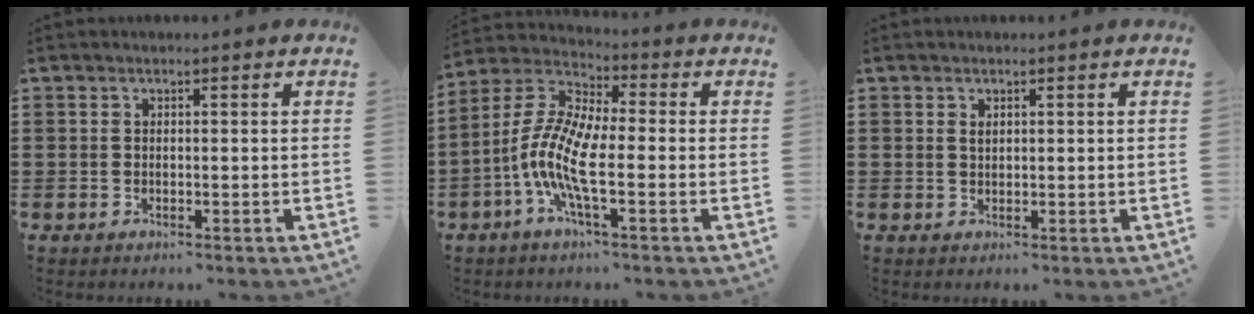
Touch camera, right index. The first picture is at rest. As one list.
[{"total": 10.0, "force": [-2.9, 2.9, 9.1], "torque": [-0.216, -0.015, -0.063]}, {"total": 0.9, "force": [0.5, 0.5, 0.5], "torque": [-0.013, 0.002, 0.009]}]